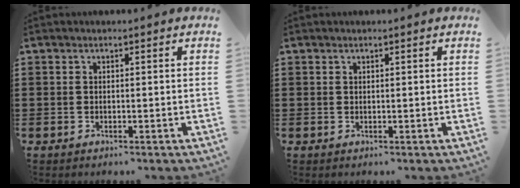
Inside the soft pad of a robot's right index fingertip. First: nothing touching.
{"total": 0.0}